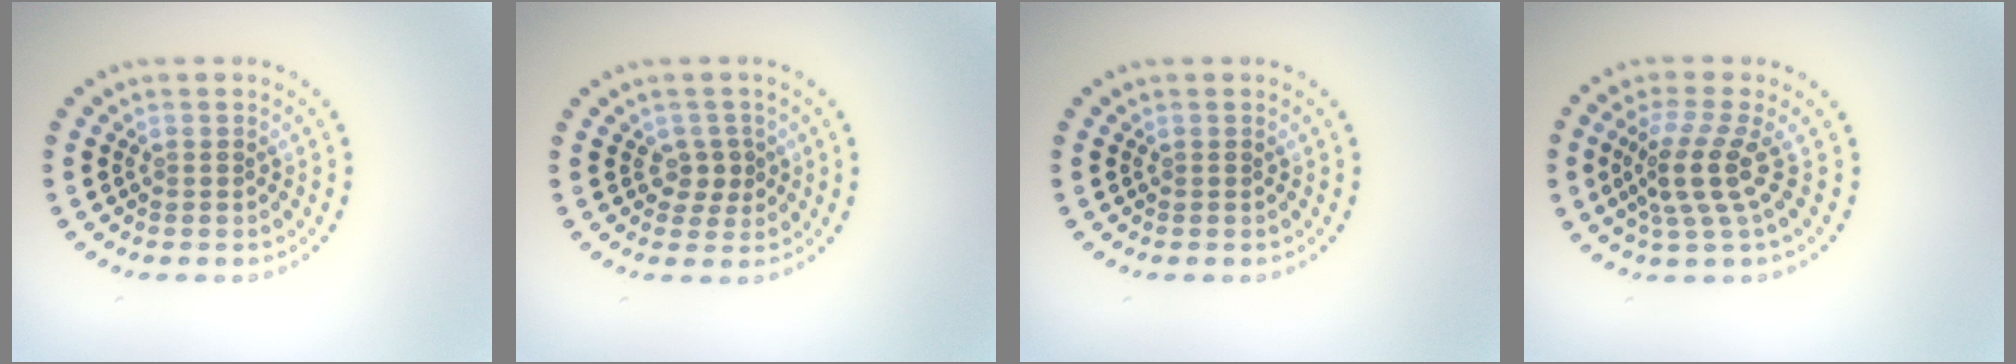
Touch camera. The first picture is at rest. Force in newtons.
{"total": 1.8, "press": 1.6, "slide": 0.9}
{"total": 0.0}
{"total": 3.7, "press": 2.7, "slide": 2.6}